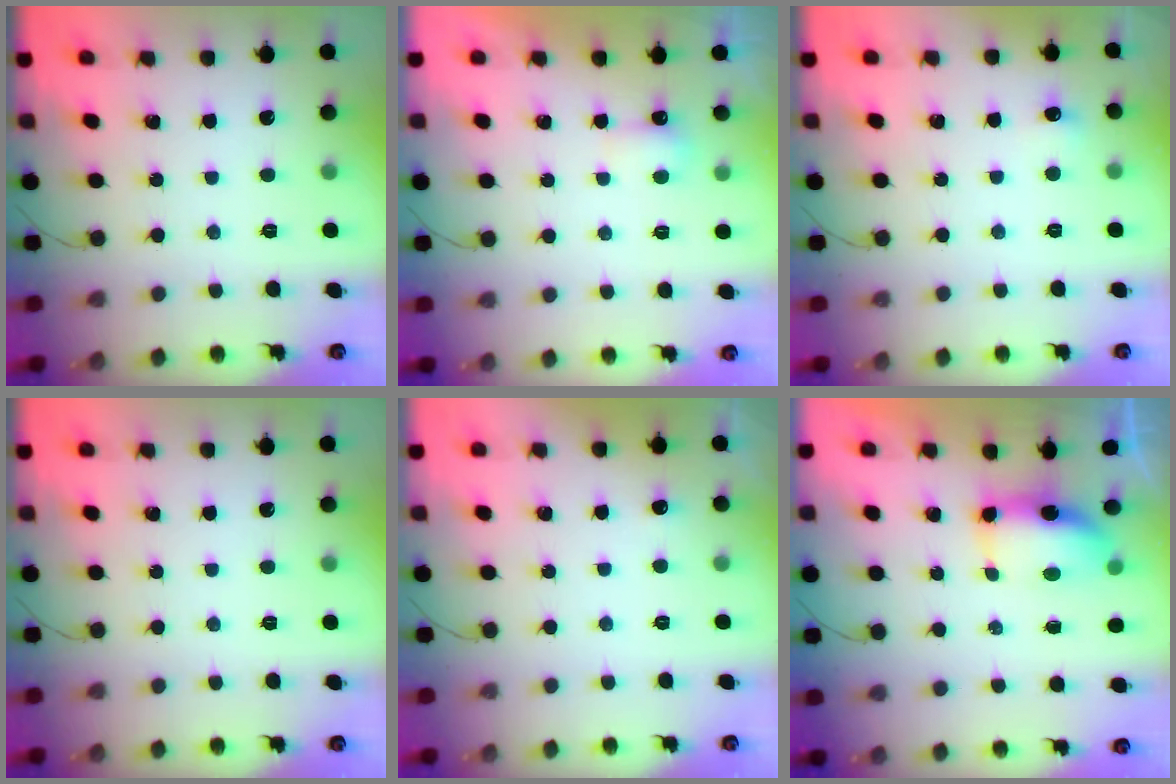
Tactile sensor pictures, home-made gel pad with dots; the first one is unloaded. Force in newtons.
{"total": 3.4, "press": 3.3, "slide": 0.8}
{"total": 4.5, "press": 4.3, "slide": 1.3}
{"total": 0.0}
{"total": 2.8, "press": 2.6, "slide": 1.2}
{"total": 6.8, "press": 6.8, "slide": 0.6}